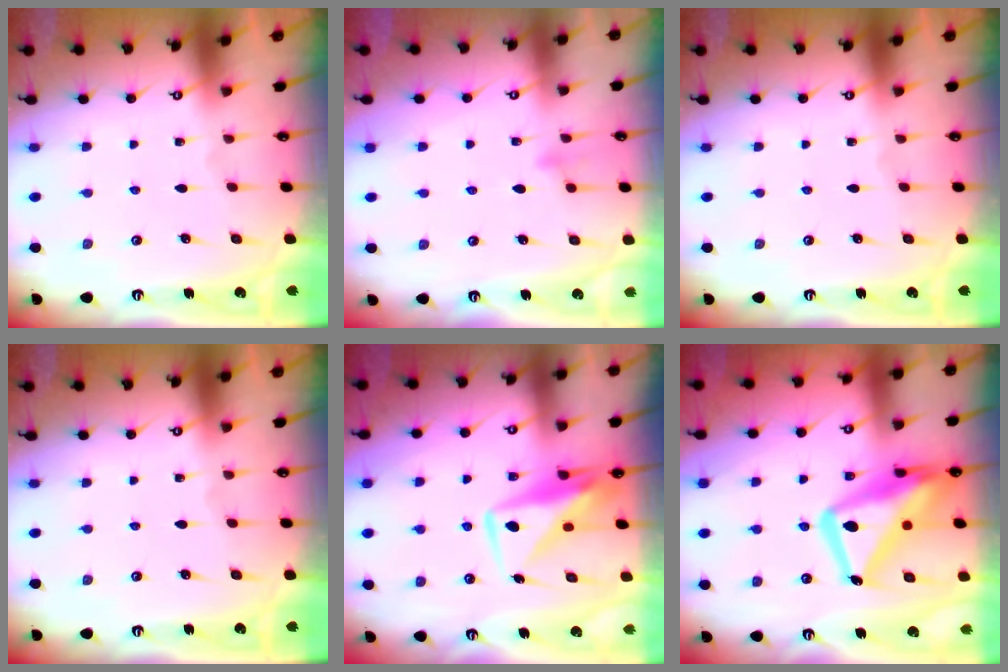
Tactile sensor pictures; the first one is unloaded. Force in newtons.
{"total": 7.8, "press": 7.8, "slide": 0.7}
{"total": 0.0}
{"total": 0.0}
{"total": 10.4, "press": 10.3, "slide": 0.7}
{"total": 18.5, "press": 18.4, "slide": 1.8}